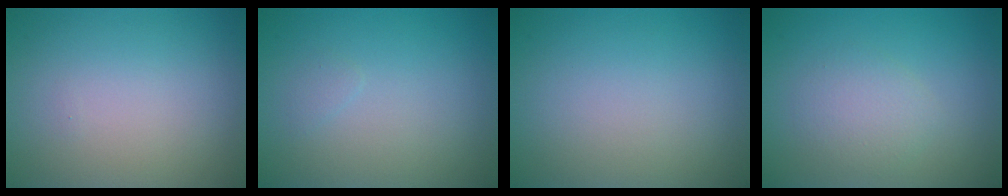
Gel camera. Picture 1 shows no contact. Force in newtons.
{"total": 0.5, "press": 0.5, "slide": 0.0}
{"total": 0.0}
{"total": 2.3, "press": 2.3, "slide": 0.1}